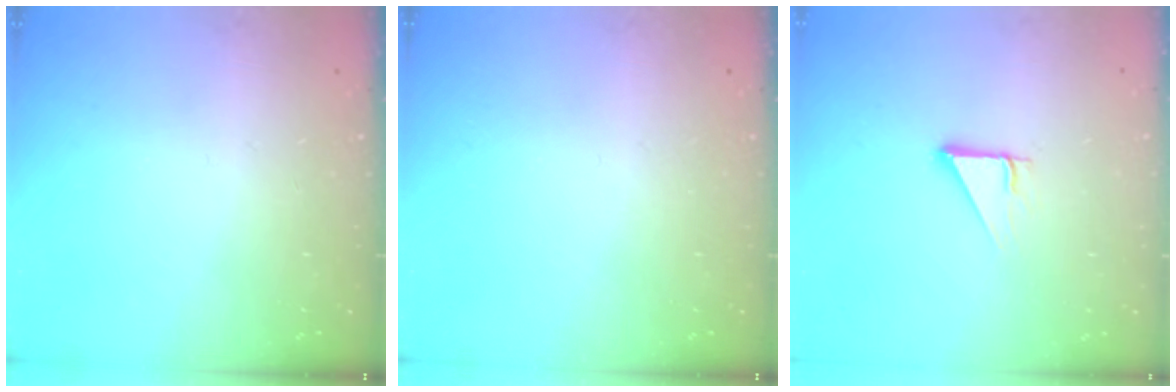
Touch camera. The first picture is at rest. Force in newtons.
{"total": 0.0}
{"total": 3.3, "press": 3.3, "slide": 0.2}